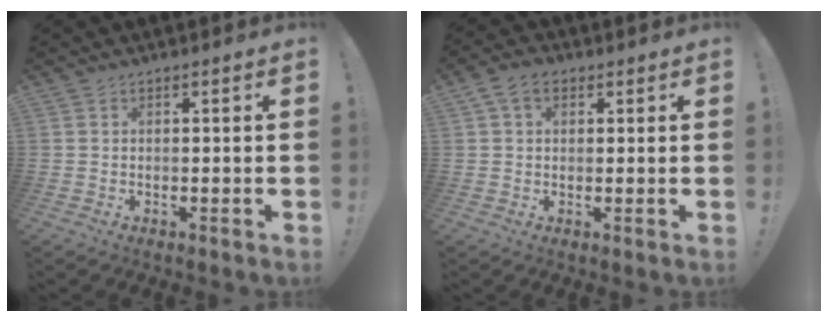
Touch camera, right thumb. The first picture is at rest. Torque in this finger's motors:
{"motor_torque": [-0.08, 0.07, 0.00, 0.00, 0.00]}